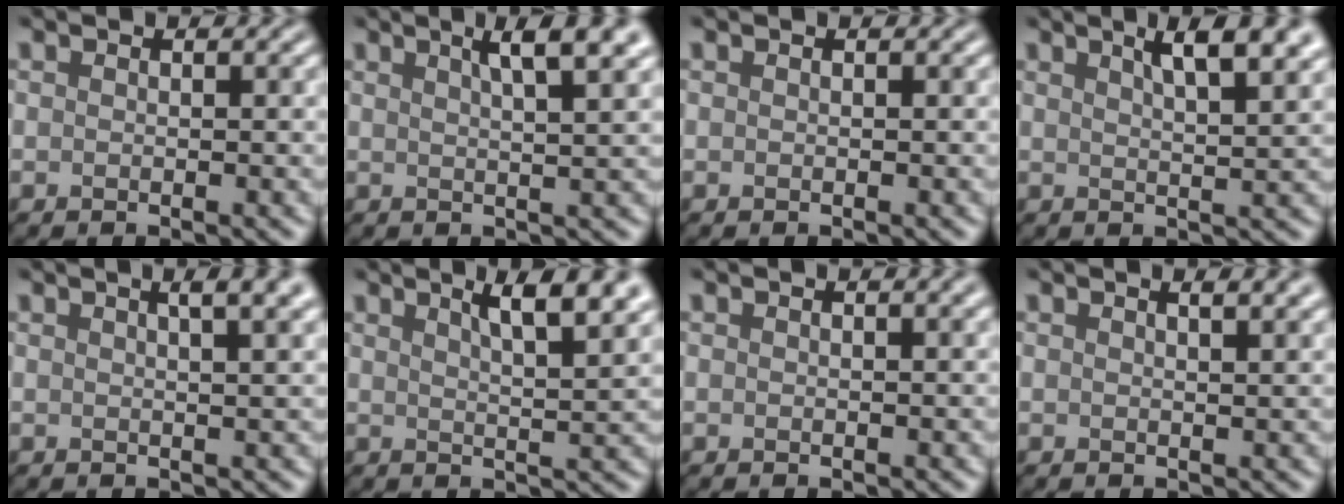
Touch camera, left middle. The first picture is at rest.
{"total": 4.9, "force": [2.8, 1.1, 3.9], "torque": [-0.031, 0.023, 0.025]}
{"total": 0.0}
{"total": 5.9, "force": [3.5, 1.7, 4.5], "torque": [-0.034, 0.027, 0.035]}
{"total": 5.7, "force": [3.1, 2.3, 4.1], "torque": [-0.021, 0.042, 0.018]}
{"total": 6.1, "force": [3.6, 1.6, 4.6], "torque": [-0.037, 0.025, 0.038]}
{"total": 1.7, "force": [0.9, 0.6, 1.3], "torque": [-0.010, 0.001, 0.002]}
{"total": 3.8, "force": [2.3, 1.7, 2.6], "torque": [-0.001, 0.027, 0.002]}